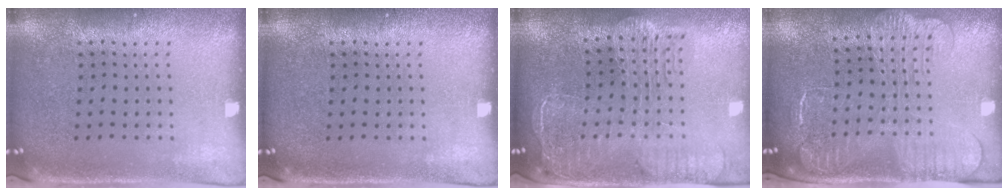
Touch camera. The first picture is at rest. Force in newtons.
{"total": 0.0}
{"total": 2.3, "press": 2.0, "slide": 1.0}
{"total": 2.3, "press": 2.0, "slide": 1.3}